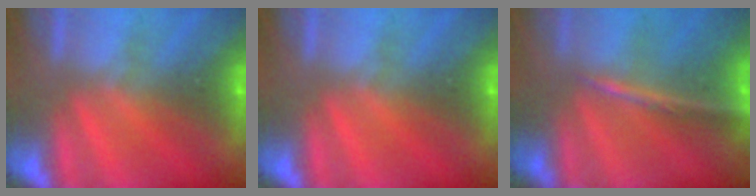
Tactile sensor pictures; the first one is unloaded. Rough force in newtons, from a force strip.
{"total": 0.0}
{"total": 2.0}